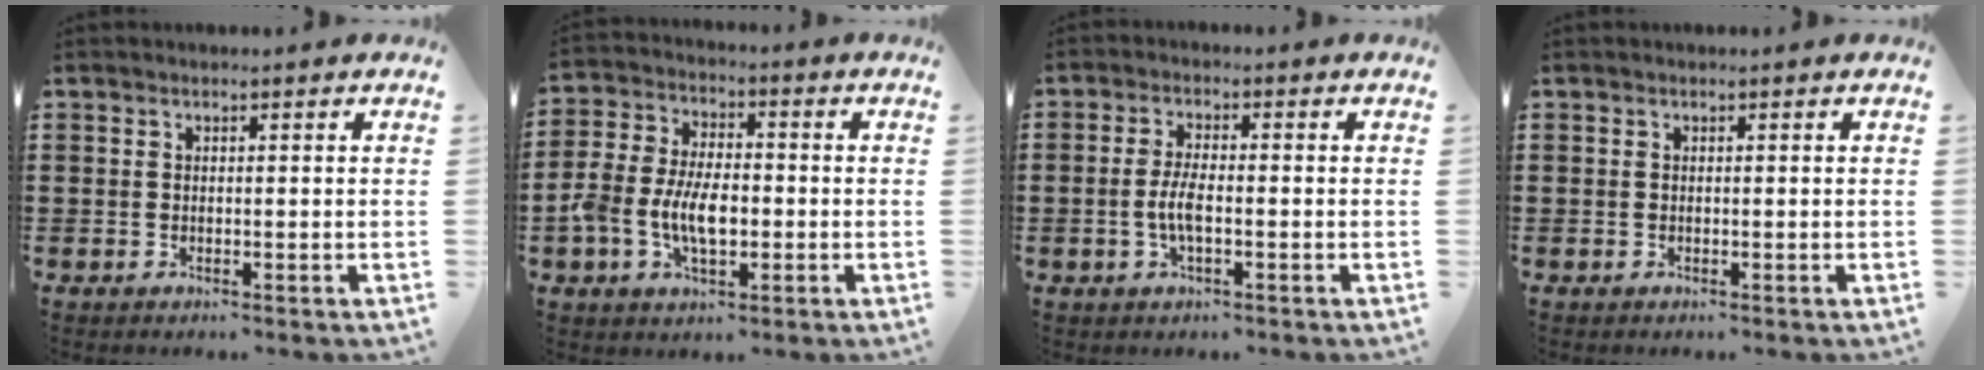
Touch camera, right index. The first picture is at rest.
{"total": 7.9, "force": [-1.9, 4.5, 6.2], "torque": [-0.151, -0.001, -0.043]}
{"total": 4.1, "force": [-0.8, 1.3, 3.8], "torque": [-0.090, -0.004, -0.022]}
{"total": 0.0}